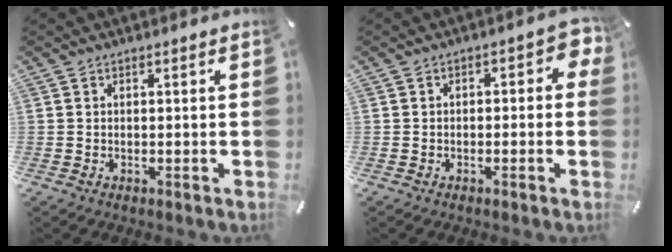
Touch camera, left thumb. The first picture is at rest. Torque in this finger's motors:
{"motor_torque": [0.11, -0.03, 0.15, 0.17, 0.01]}